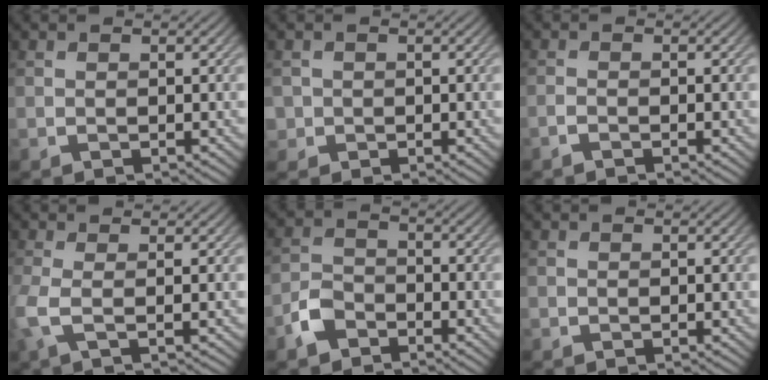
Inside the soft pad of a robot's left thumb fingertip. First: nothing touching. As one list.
[{"total": 1.6, "force": [-0.1, 1.6, 0.1], "torque": [0.000, -0.004, -0.004]}, {"total": 1.0, "force": [-0.8, 0.2, 0.5], "torque": [-0.013, 0.002, -0.021]}, {"total": 3.2, "force": [-0.2, 0.6, 3.1], "torque": [-0.077, -0.004, -0.017]}, {"total": 4.4, "force": [-2.8, 2.8, 1.9], "torque": [-0.048, 0.002, -0.070]}, {"total": 0.0}]